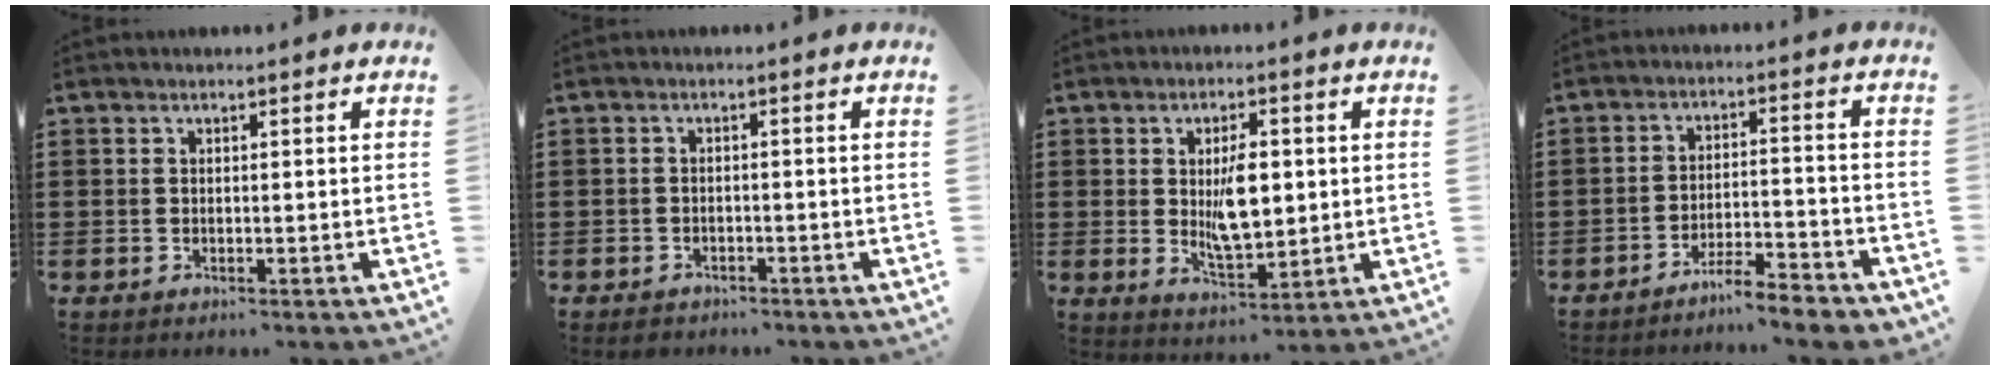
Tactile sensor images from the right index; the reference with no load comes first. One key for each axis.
{"total": 1.4, "fx": -1.3, "fy": 0.5, "fz": 0.2, "tx": -0.008, "ty": 0.002, "tz": -0.027}
{"total": 7.3, "fx": 0.6, "fy": 3.3, "fz": 6.5, "tx": -0.116, "ty": 0.001, "tz": 0.005}
{"total": 5.1, "fx": -4.8, "fy": 0.0, "fz": 1.7, "tx": -0.031, "ty": -0.002, "tz": -0.093}